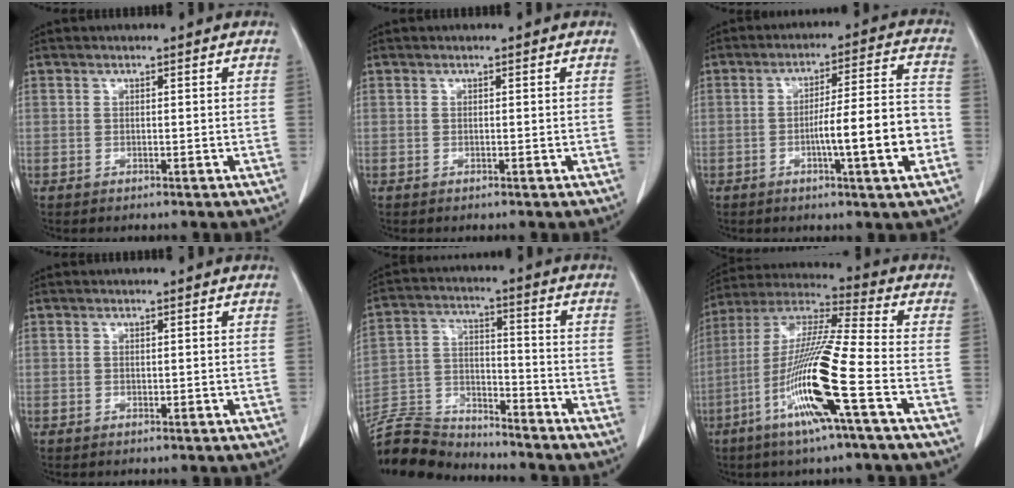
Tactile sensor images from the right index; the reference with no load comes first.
{"total": 0.0}
{"total": 11.6, "force": [-3.2, 0.2, 11.1], "torque": [-0.169, 0.008, -0.049]}
{"total": 0.0}
{"total": 11.6, "force": [-11.4, 1.9, 0.6], "torque": [-0.010, 0.025, -0.213]}
{"total": 16.6, "force": [-6.2, -0.6, 15.4], "torque": [-0.312, -0.017, -0.127]}